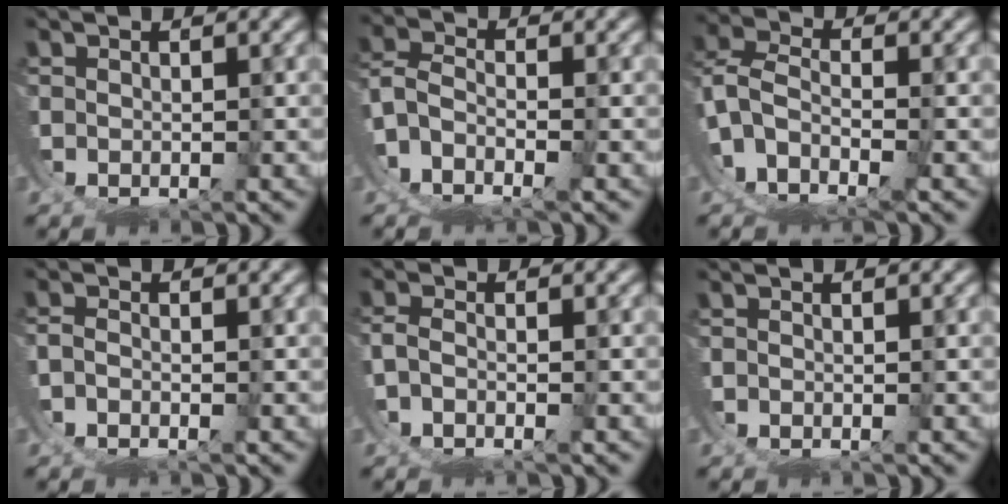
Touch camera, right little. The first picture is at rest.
{"total": 6.7, "force": [-3.4, 4.7, 3.3], "torque": [-0.086, -0.025, -0.065]}
{"total": 9.3, "force": [-4.0, 7.0, 4.6], "torque": [-0.128, -0.040, -0.072]}
{"total": 1.9, "force": [-1.4, 1.0, 0.7], "torque": [-0.014, -0.002, -0.036]}
{"total": 2.2, "force": [-1.3, 1.2, 1.3], "torque": [-0.029, -0.003, -0.032]}
{"total": 1.0, "force": [-0.4, 0.9, 0.2], "torque": [-0.013, -0.004, -0.012]}